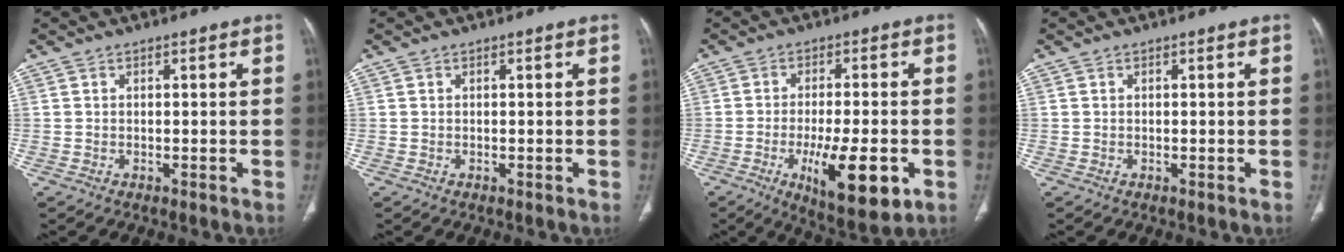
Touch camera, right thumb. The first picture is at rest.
{"total": 0.0}
{"total": 13.7, "force": [-4.6, 4.3, 12.2], "torque": [-0.187, -0.006, -0.062]}
{"total": 0.0}